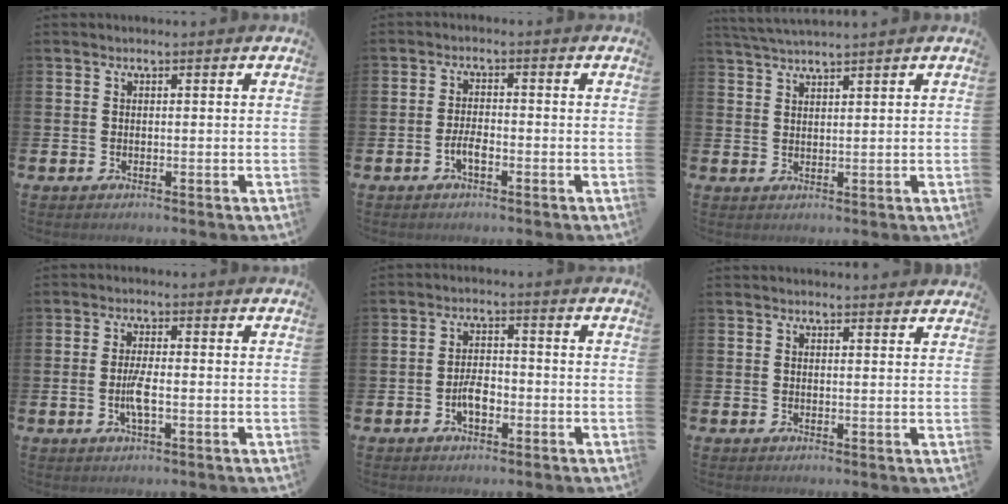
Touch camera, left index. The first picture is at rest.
{"total": 2.4, "force": [-1.0, 0.9, 2.0], "torque": [-0.041, 0.005, -0.019]}
{"total": 2.7, "force": [2.6, -0.3, 0.3], "torque": [-0.017, -0.005, 0.051]}
{"total": 3.1, "force": [-0.7, 0.8, 3.0], "torque": [-0.063, -0.002, -0.014]}
{"total": 3.4, "force": [-1.3, 1.8, 2.6], "torque": [-0.042, 0.004, -0.026]}
{"total": 1.4, "force": [1.4, 0.0, -0.1], "torque": [0.012, -0.012, 0.024]}